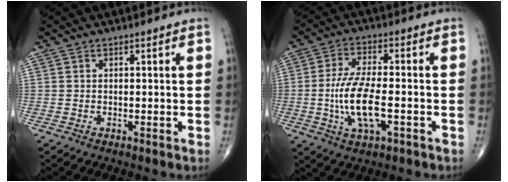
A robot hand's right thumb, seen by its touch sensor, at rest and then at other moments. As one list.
[{"total": 10.8, "force": [-2.2, 4.1, 9.8], "torque": [-0.198, 0.008, -0.041]}]